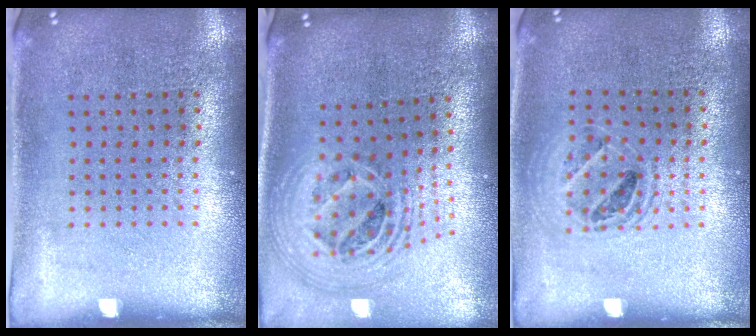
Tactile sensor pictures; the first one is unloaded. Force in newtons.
{"total": 2.5, "press": 1.8, "slide": 1.7}
{"total": 1.4, "press": 1.3, "slide": 0.5}